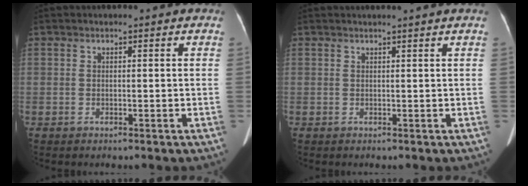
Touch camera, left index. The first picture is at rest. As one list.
[{"total": 1.9, "force": [1.6, -0.6, 0.7], "torque": [-0.016, -0.001, 0.025]}]